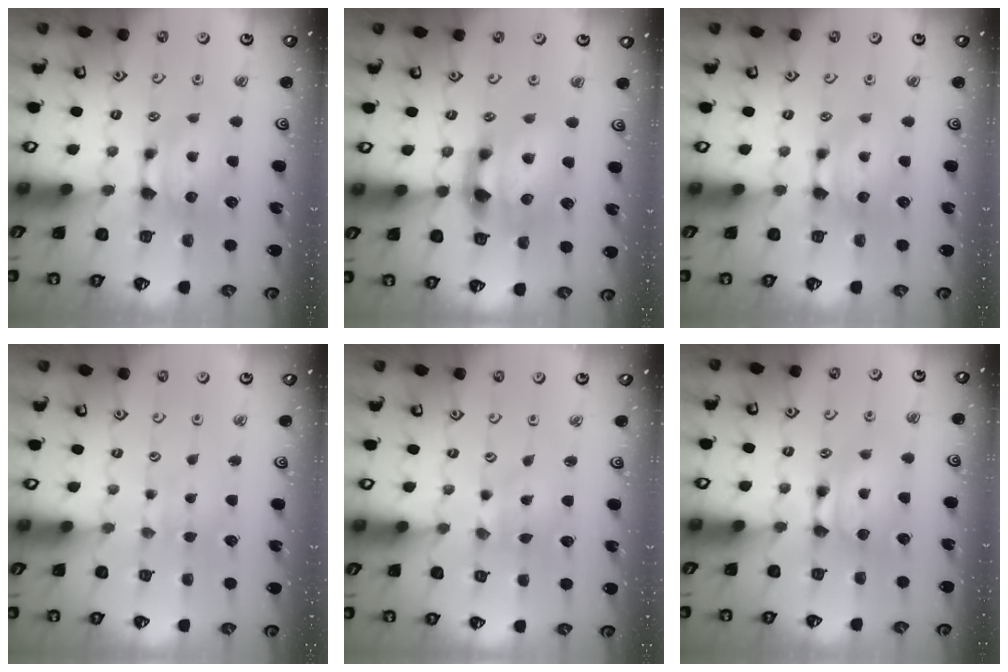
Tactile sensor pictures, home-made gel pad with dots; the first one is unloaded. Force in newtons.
{"total": 4.5, "press": 3.9, "slide": 2.1}
{"total": 0.0}
{"total": 3.2, "press": 3.2, "slide": 0.2}
{"total": 3.6, "press": 3.6, "slide": 0.8}
{"total": 1.6, "press": 1.6, "slide": 0.2}